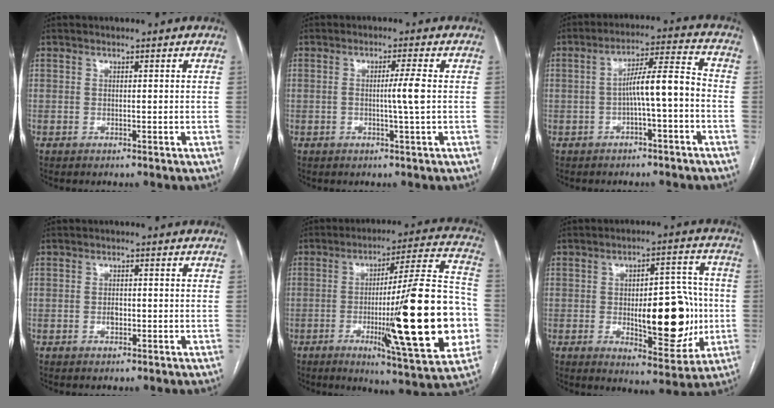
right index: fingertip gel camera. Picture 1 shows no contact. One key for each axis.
{"total": 3.5, "fx": -0.2, "fy": -0.9, "fz": 3.4, "tx": -0.058, "ty": -0.003, "tz": -0.004}
{"total": 7.5, "fx": -1.6, "fy": 0.4, "fz": 7.3, "tx": -0.119, "ty": 0.027, "tz": -0.025}
{"total": 1.5, "fx": -0.4, "fy": 0.9, "fz": 1.2, "tx": -0.023, "ty": 0.001, "tz": -0.005}
{"total": 25.8, "fx": -4.9, "fy": 1.4, "fz": 25.3, "tx": -0.336, "ty": -0.005, "tz": -0.075}
{"total": 15.1, "fx": -1.6, "fy": 5.6, "fz": 14.0, "tx": -0.185, "ty": 0.011, "tz": -0.012}